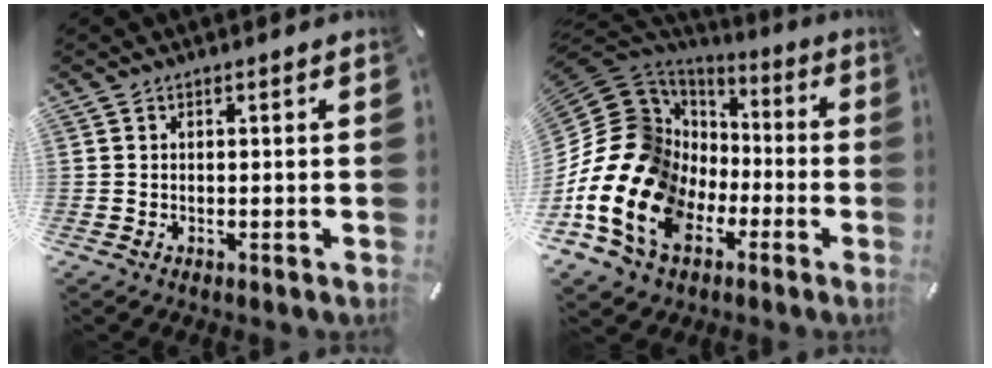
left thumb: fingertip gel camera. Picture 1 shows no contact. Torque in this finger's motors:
{"motor_torque": [1.27, 3.69, 1.46, 1.31, 0.34]}